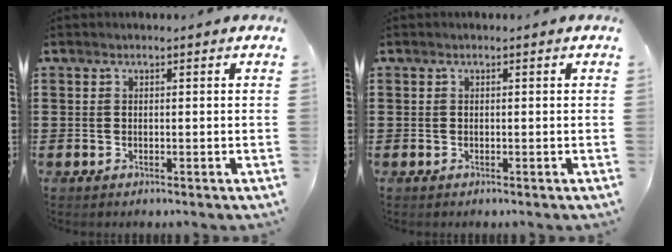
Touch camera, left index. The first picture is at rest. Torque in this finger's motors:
{"motor_torque": [0.01, -0.01, 0.00, 0.00]}